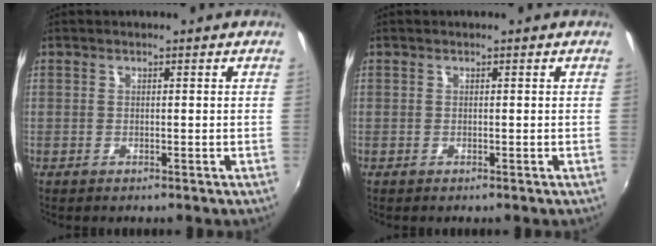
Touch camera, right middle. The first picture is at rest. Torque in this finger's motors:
{"motor_torque": [0.32, -0.31, 0.05, 0.00]}